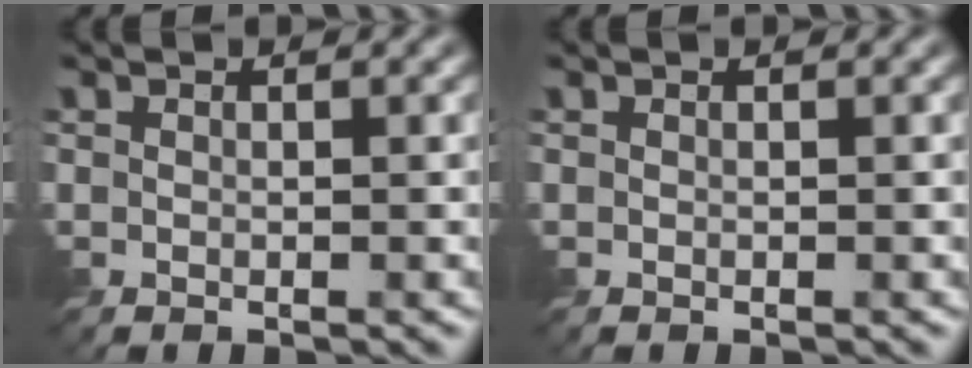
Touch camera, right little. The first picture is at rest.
{"total": 0.0}